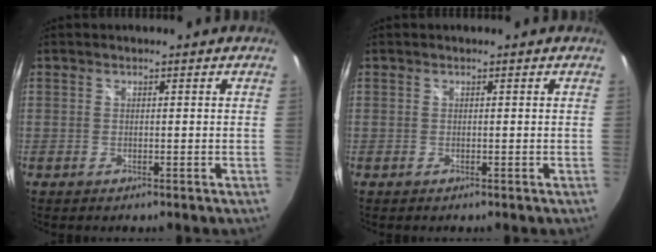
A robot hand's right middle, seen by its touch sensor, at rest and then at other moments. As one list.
[{"total": 0.0}]